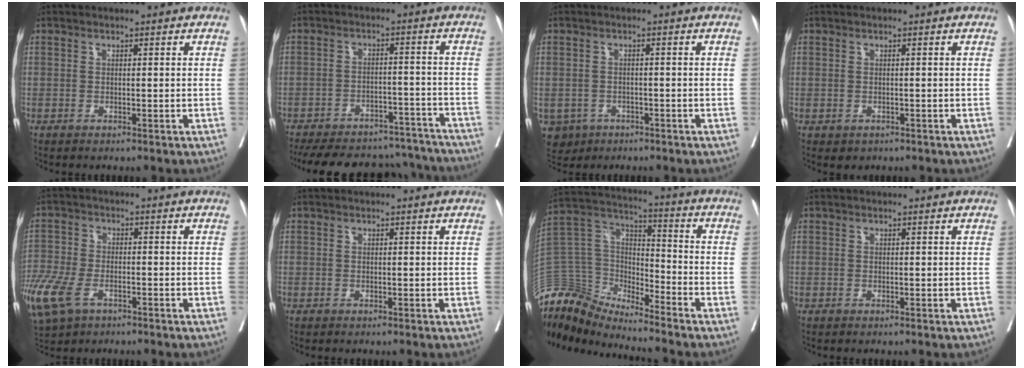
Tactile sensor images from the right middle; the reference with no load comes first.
{"total": 22.9, "force": [-20.4, 7.5, 7.3], "torque": [-0.150, 0.002, -0.267]}
{"total": 5.0, "force": [-2.7, 4.1, 0.9], "torque": [-0.018, 0.004, -0.038]}
{"total": 1.2, "force": [-0.6, 0.9, 0.4], "torque": [-0.007, 0.000, -0.001]}
{"total": 16.6, "force": [-8.9, 9.6, 10.2], "torque": [-0.305, -0.022, -0.160]}
{"total": 0.0}
{"total": 10.7, "force": [-10.5, 1.8, 0.4], "torque": [-0.012, 0.060, -0.209]}
{"total": 0.0}